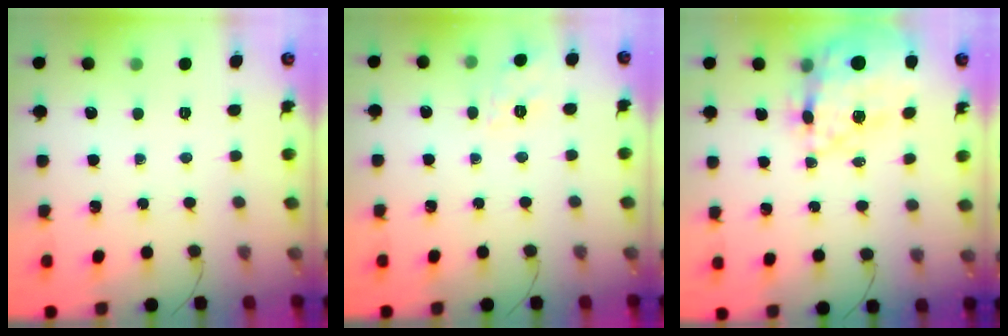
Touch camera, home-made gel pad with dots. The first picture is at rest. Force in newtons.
{"total": 1.9, "press": 0.9, "slide": 1.6}
{"total": 23.6, "press": 23.1, "slide": 4.8}